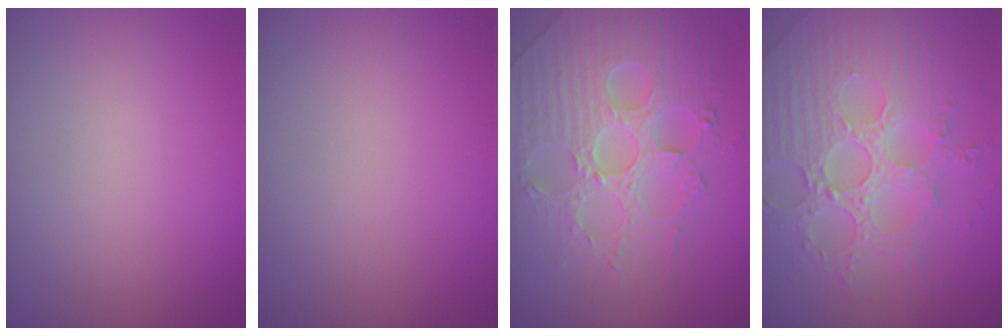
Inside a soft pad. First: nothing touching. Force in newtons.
{"total": 0.0}
{"total": 8.1, "press": 6.0, "slide": 5.4}
{"total": 7.9, "press": 5.9, "slide": 5.4}